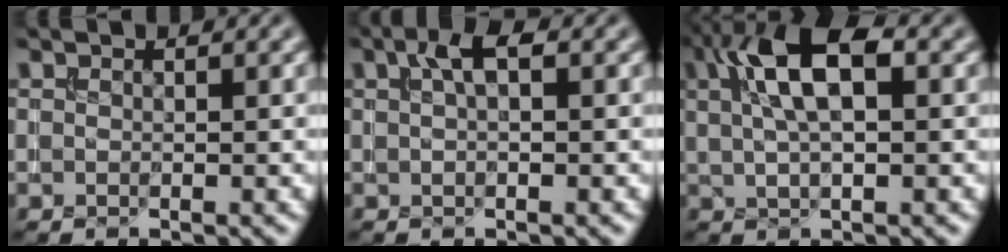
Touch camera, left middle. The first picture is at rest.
{"total": 2.4, "force": [0.9, 0.9, 2.1], "torque": [-0.039, 0.009, 0.012]}
{"total": 7.1, "force": [2.2, 2.8, 6.1], "torque": [-0.111, 0.018, 0.032]}